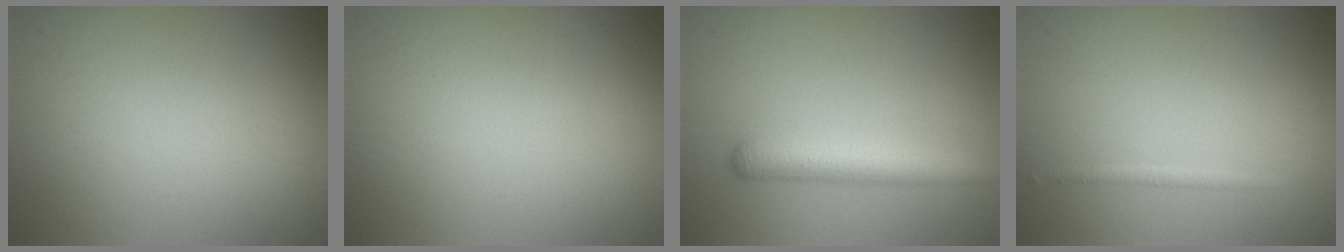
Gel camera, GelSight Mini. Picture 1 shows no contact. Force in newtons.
{"total": 0.0}
{"total": 4.1, "press": 4.1, "slide": 0.1}
{"total": 0.8, "press": 0.8, "slide": 0.0}